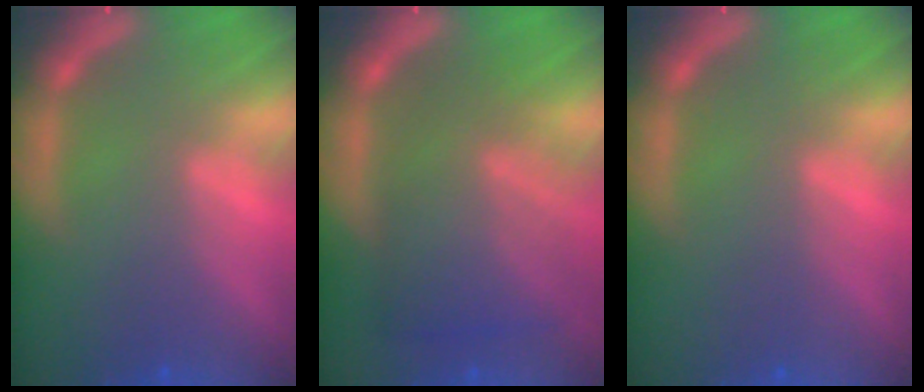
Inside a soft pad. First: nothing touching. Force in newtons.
{"total": 7.6}
{"total": 0.0}